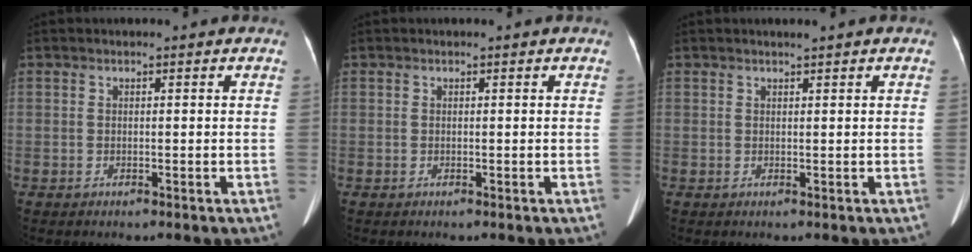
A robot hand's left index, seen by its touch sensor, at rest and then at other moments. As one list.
[{"total": 0.0}, {"total": 0.6, "force": [0.5, -0.1, 0.4], "torque": [-0.008, 0.000, 0.010]}]